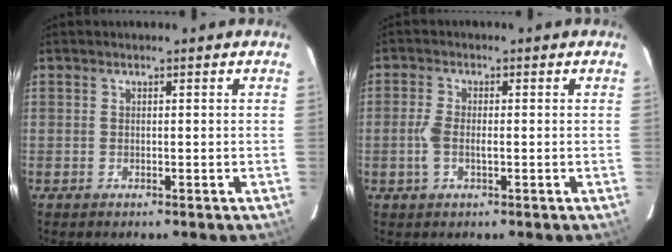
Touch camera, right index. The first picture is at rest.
{"total": 3.6, "force": [-0.6, 1.6, 3.1], "torque": [-0.075, 0.002, -0.012]}